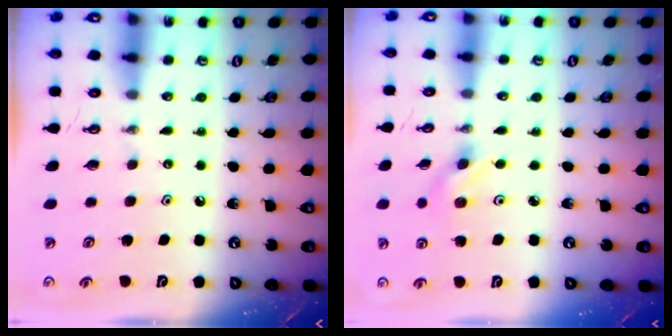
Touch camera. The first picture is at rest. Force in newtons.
{"total": 2.8, "press": 2.4, "slide": 1.4}